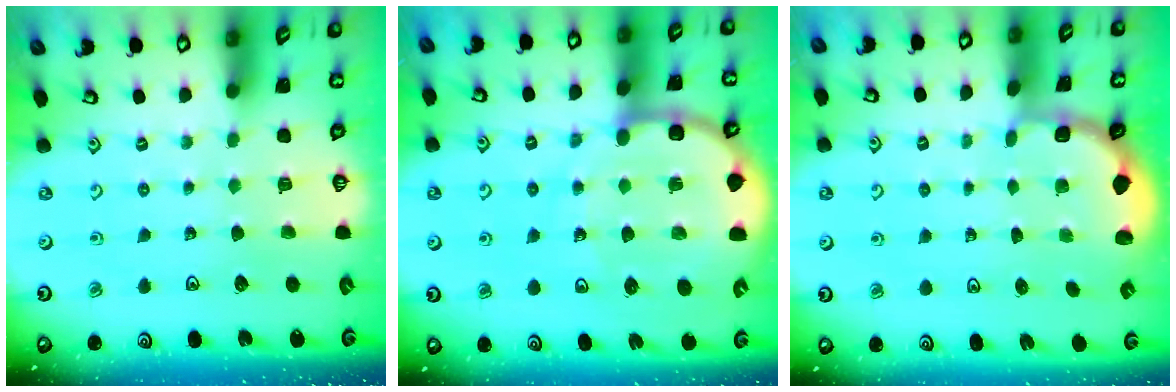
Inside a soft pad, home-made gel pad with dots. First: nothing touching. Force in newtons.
{"total": 12.4, "press": 12.1, "slide": 2.4}
{"total": 2.0, "press": 1.8, "slide": 0.7}